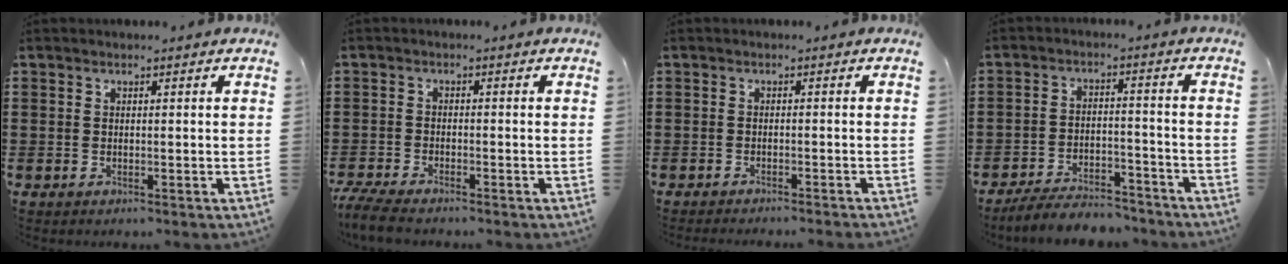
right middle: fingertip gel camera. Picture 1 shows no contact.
{"total": 3.6, "force": [-3.3, 0.2, 1.4], "torque": [-0.044, -0.009, -0.071]}
{"total": 1.2, "force": [-1.1, -0.3, 0.2], "torque": [-0.004, 0.001, -0.022]}
{"total": 6.0, "force": [-5.7, 1.0, 1.5], "torque": [-0.026, 0.009, -0.111]}